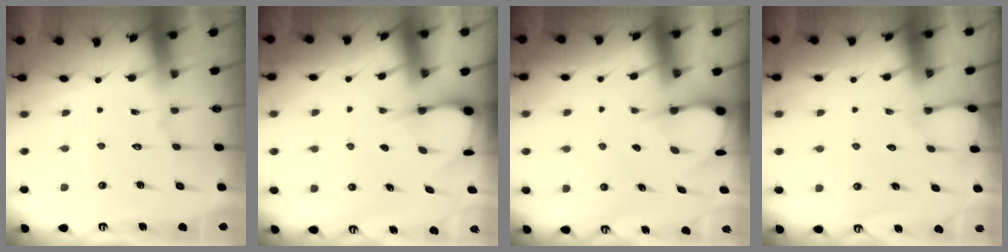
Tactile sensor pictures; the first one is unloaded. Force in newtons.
{"total": 3.5, "press": 3.5, "slide": 0.5}
{"total": 3.5, "press": 3.5, "slide": 0.5}
{"total": 2.0, "press": 2.0, "slide": 0.3}